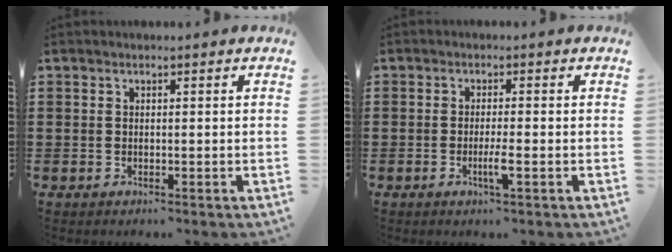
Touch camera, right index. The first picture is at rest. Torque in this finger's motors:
{"motor_torque": [-0.11, -0.03, 0.14, 0.03]}